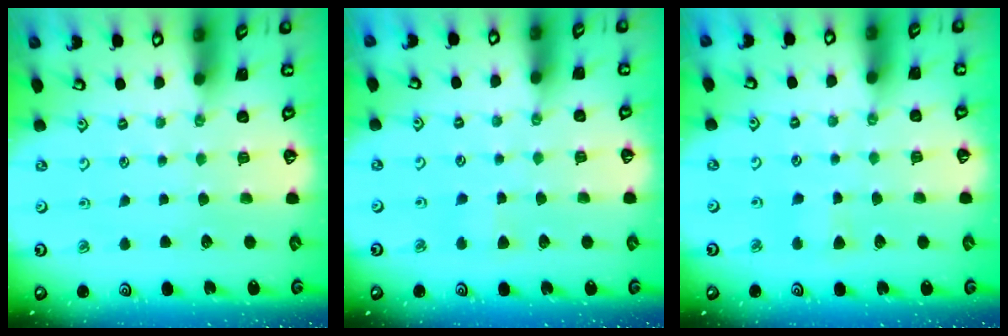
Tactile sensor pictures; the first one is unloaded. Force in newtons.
{"total": 2.8, "press": 2.7, "slide": 0.7}
{"total": 3.2, "press": 3.1, "slide": 0.6}